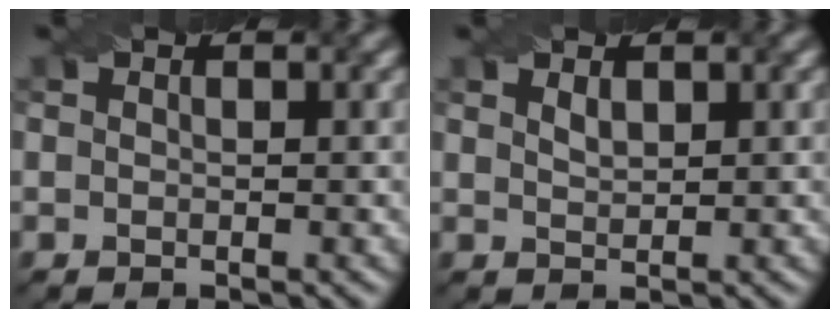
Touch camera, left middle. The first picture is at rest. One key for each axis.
{"total": 1.0, "fx": 0.7, "fy": 0.5, "fz": 0.6, "tx": -0.014, "ty": -0.001, "tz": 0.017}